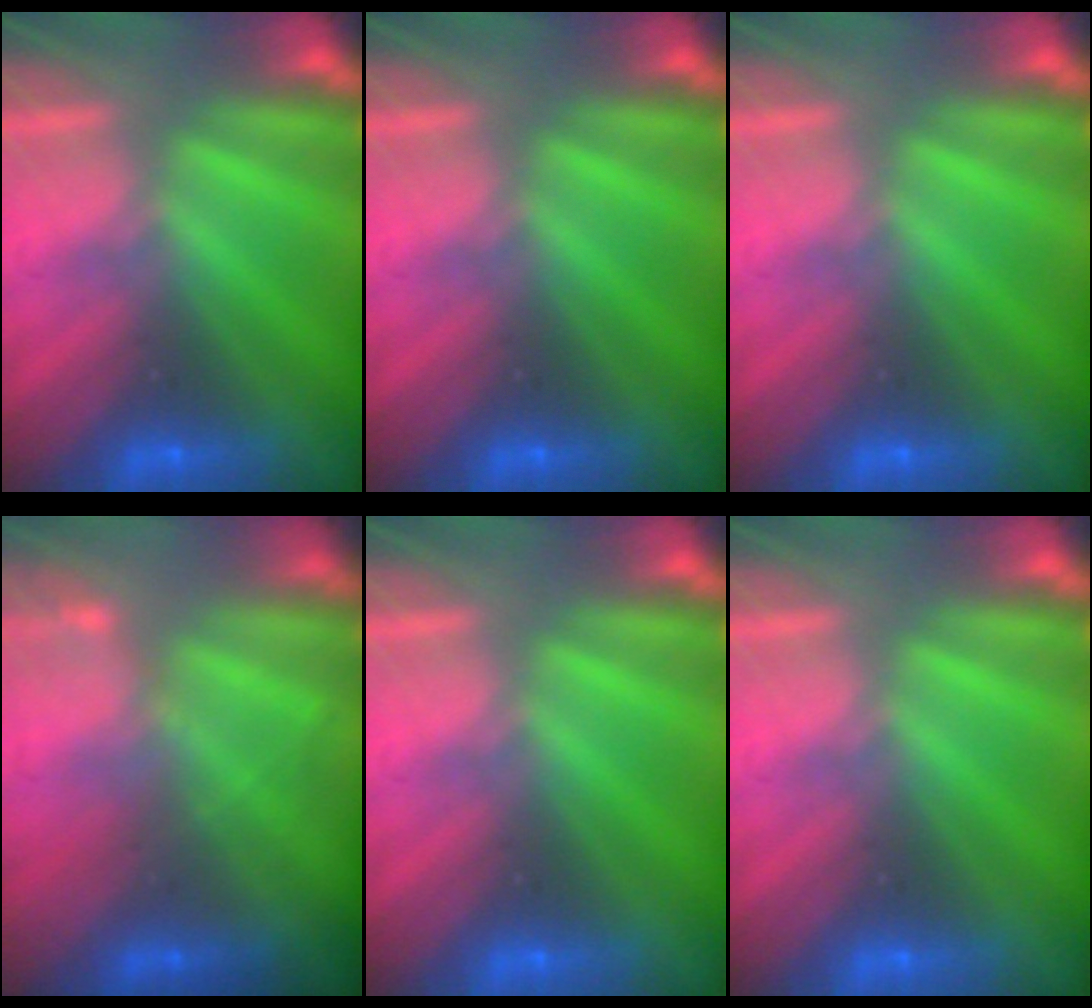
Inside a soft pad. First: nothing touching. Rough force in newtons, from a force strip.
{"total": 0.0}
{"total": 0.0}
{"total": 2.0}
{"total": 0.0}
{"total": 0.0}